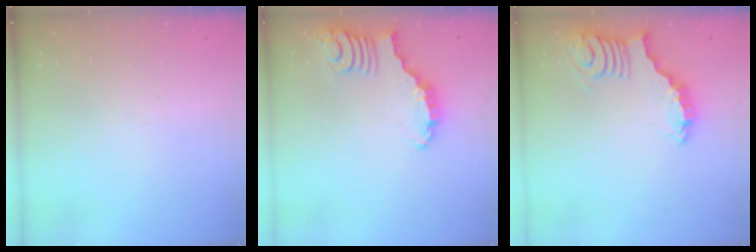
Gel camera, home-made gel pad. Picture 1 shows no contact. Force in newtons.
{"total": 2.8, "press": 2.8, "slide": 0.3}
{"total": 3.0, "press": 3.0, "slide": 0.5}